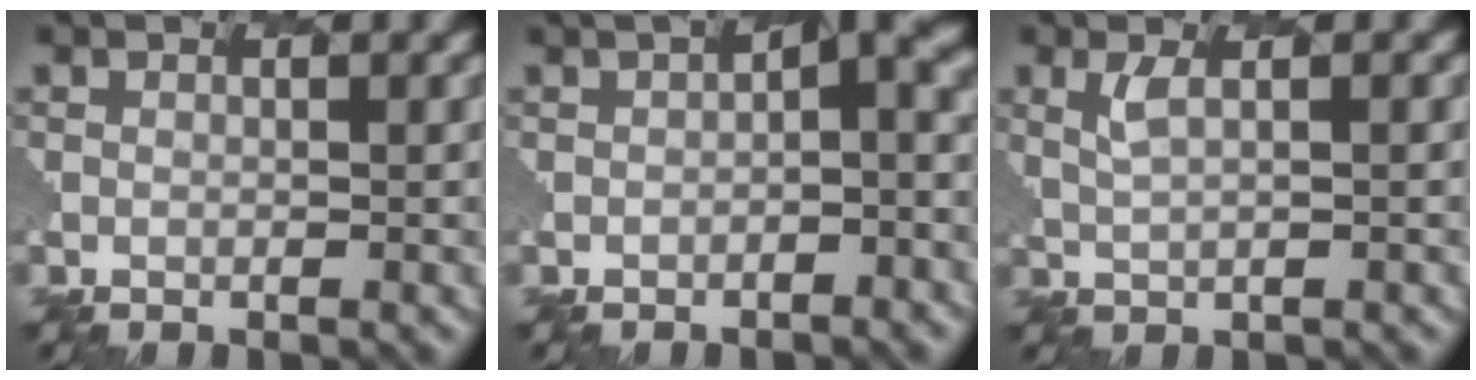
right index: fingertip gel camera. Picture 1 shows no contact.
{"total": 5.1, "force": [-0.1, 1.6, 4.8], "torque": [-0.066, 0.013, -0.007]}
{"total": 1.2, "force": [0.6, 0.4, 1.0], "torque": [-0.032, 0.006, 0.012]}